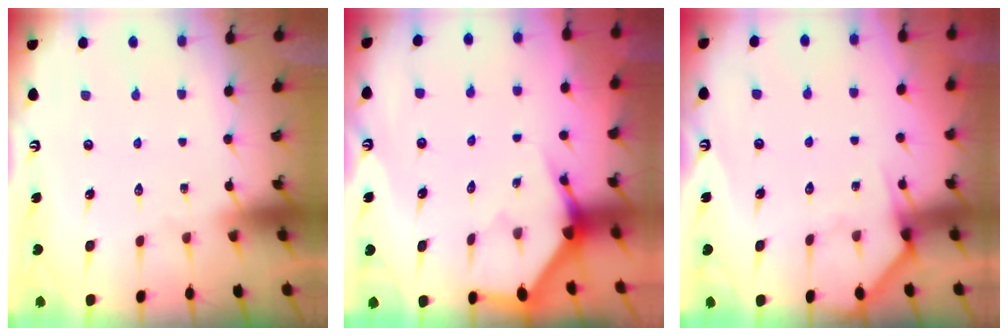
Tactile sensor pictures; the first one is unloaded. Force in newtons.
{"total": 3.6, "press": 3.6, "slide": 0.2}
{"total": 6.2, "press": 6.2, "slide": 0.2}